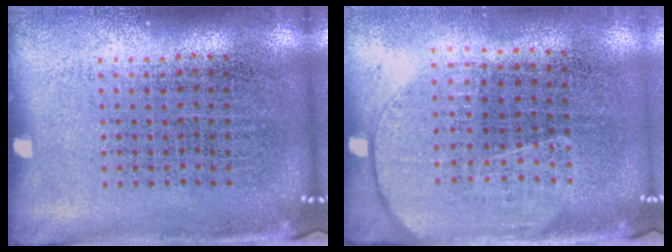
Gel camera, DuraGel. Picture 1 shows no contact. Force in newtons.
{"total": 1.9, "press": 1.5, "slide": 1.1}